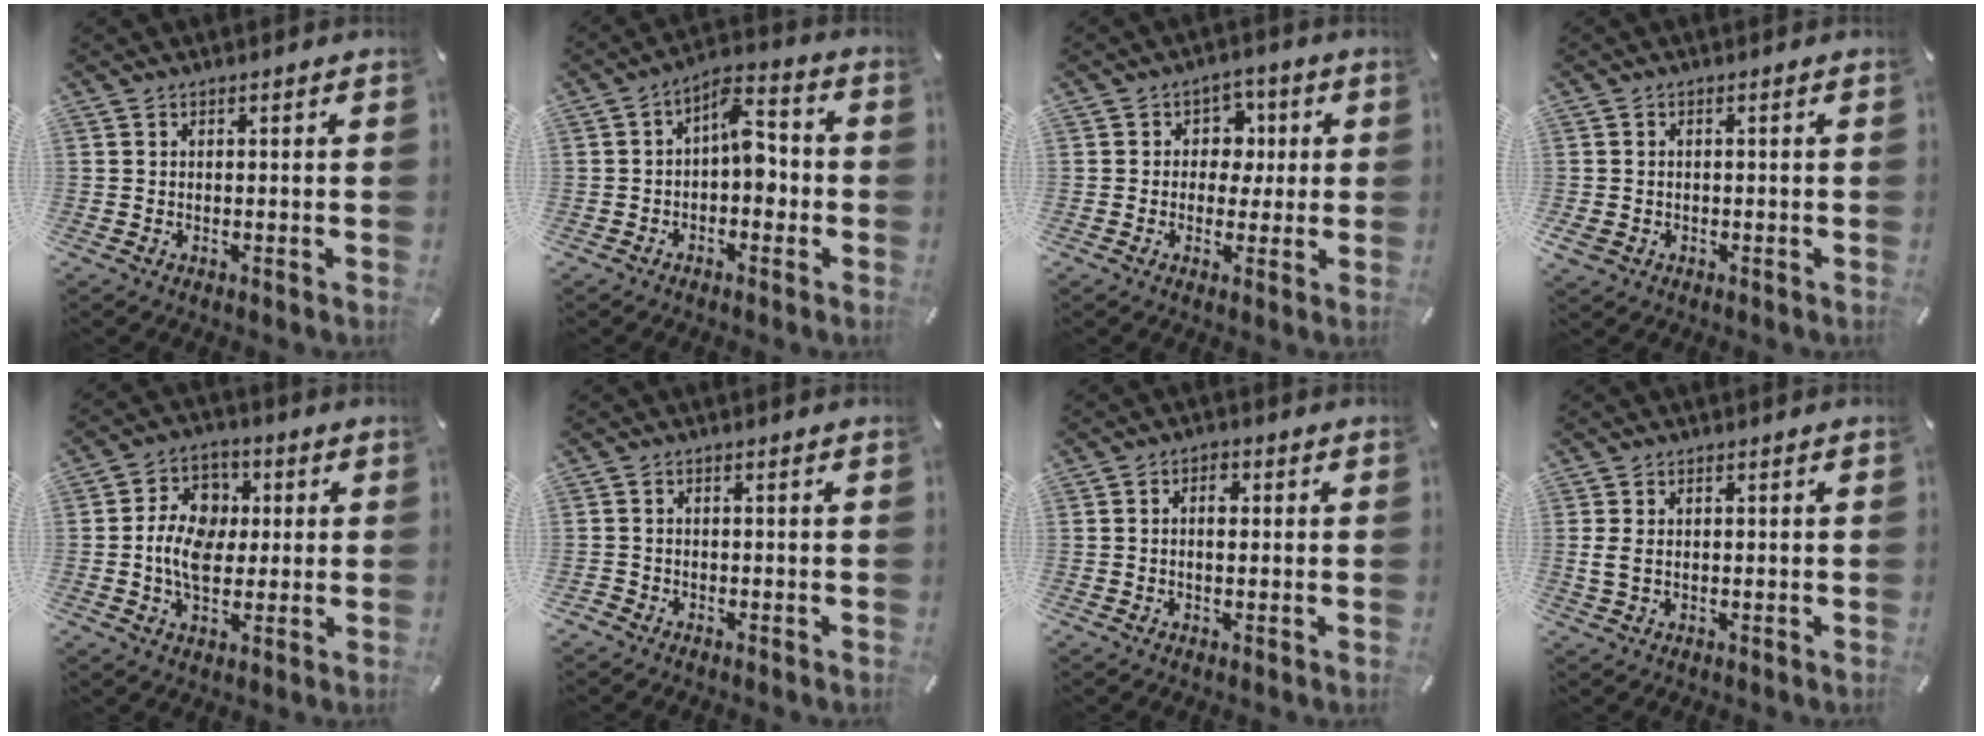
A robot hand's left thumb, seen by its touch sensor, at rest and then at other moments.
{"total": 7.6, "force": [-0.8, 4.6, 6.1], "torque": [-0.086, 0.006, -0.019]}
{"total": 6.3, "force": [0.4, 5.8, 2.6], "torque": [-0.034, 0.009, 0.003]}
{"total": 1.7, "force": [-0.6, 1.4, 0.7], "torque": [-0.014, 0.002, -0.012]}
{"total": 10.6, "force": [-0.3, 8.3, 6.6], "torque": [-0.126, 0.014, -0.007]}
{"total": 1.3, "force": [-1.0, 0.8, 0.3], "torque": [-0.005, 0.003, -0.021]}
{"total": 2.9, "force": [0.2, 1.8, 2.2], "torque": [-0.031, 0.001, -0.001]}
{"total": 2.8, "force": [0.4, 1.9, 2.1], "torque": [-0.050, 0.003, 0.004]}